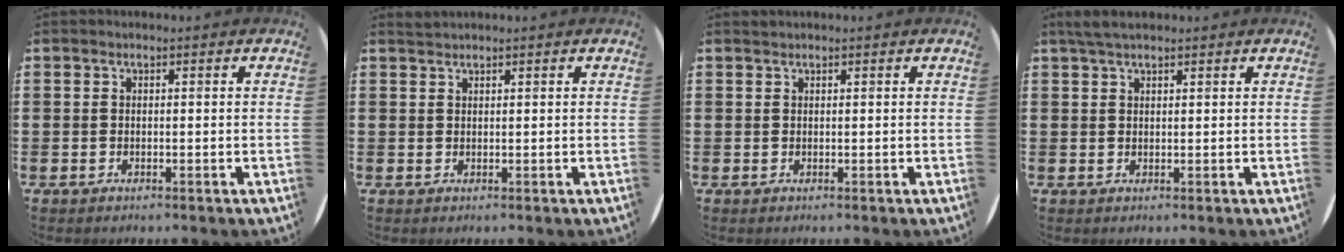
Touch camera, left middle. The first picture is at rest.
{"total": 0.8, "force": [0.8, -0.1, -0.1], "torque": [0.001, 0.001, 0.016]}
{"total": 0.0}
{"total": 2.2, "force": [1.8, 0.5, 1.2], "torque": [-0.026, 0.006, 0.032]}